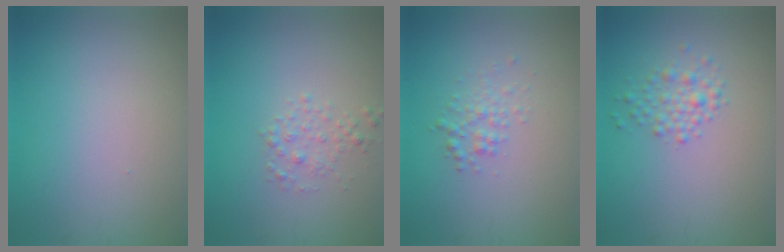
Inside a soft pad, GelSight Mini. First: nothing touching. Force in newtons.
{"total": 1.4, "press": 1.4, "slide": 0.0}
{"total": 1.5, "press": 1.5, "slide": 0.0}
{"total": 2.1, "press": 2.1, "slide": 0.1}